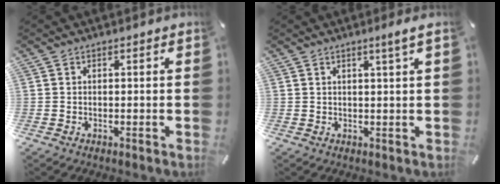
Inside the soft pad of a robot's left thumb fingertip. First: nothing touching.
{"total": 3.2, "force": [1.6, 0.1, 2.8], "torque": [-0.056, -0.002, 0.026]}